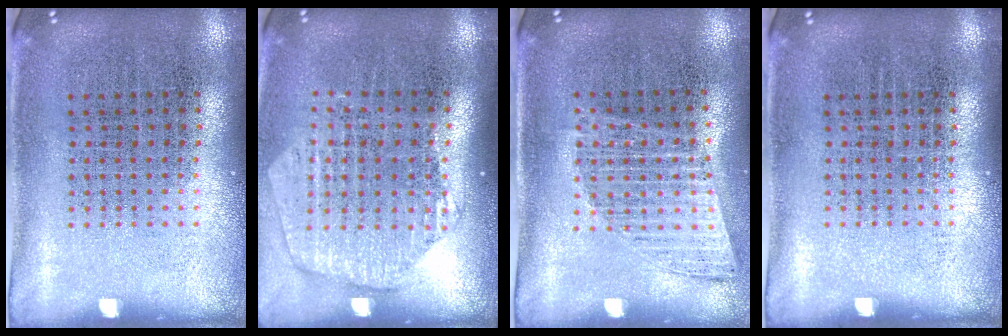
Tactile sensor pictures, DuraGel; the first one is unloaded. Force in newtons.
{"total": 1.6, "press": 1.5, "slide": 0.7}
{"total": 1.0, "press": 1.0, "slide": 0.1}
{"total": 0.0}